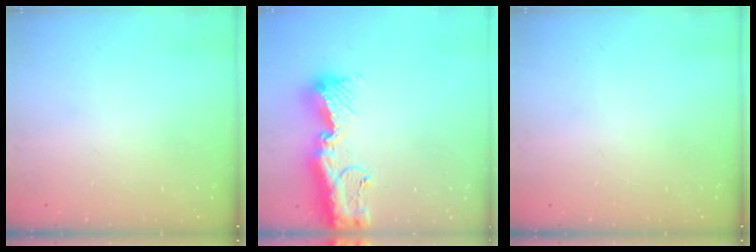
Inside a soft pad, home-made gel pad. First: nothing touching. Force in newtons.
{"total": 15.0, "press": 14.9, "slide": 1.7}
{"total": 0.0}